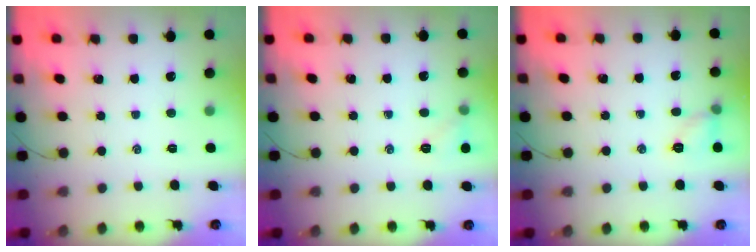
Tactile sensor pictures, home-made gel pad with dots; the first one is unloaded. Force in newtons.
{"total": 6.2, "press": 6.0, "slide": 1.6}
{"total": 6.2, "press": 6.1, "slide": 1.0}